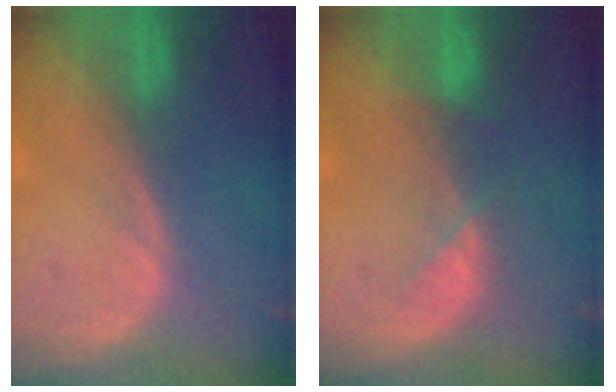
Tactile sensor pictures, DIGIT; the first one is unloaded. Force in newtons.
{"total": 2.4, "press": 2.3, "slide": 0.5}